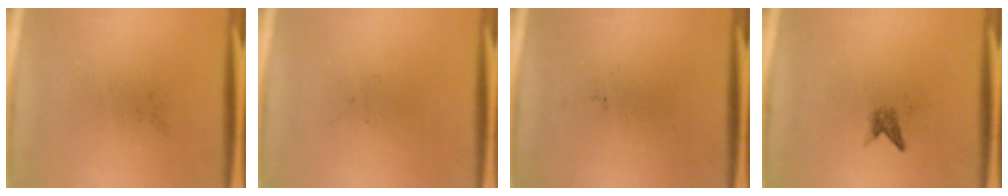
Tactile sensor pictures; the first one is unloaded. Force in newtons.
{"total": 0.0}
{"total": 0.0}
{"total": 1.3}